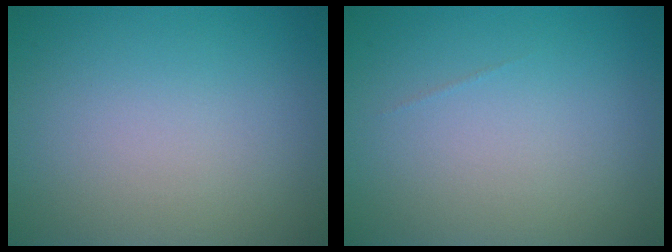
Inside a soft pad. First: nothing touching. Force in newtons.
{"total": 0.0}